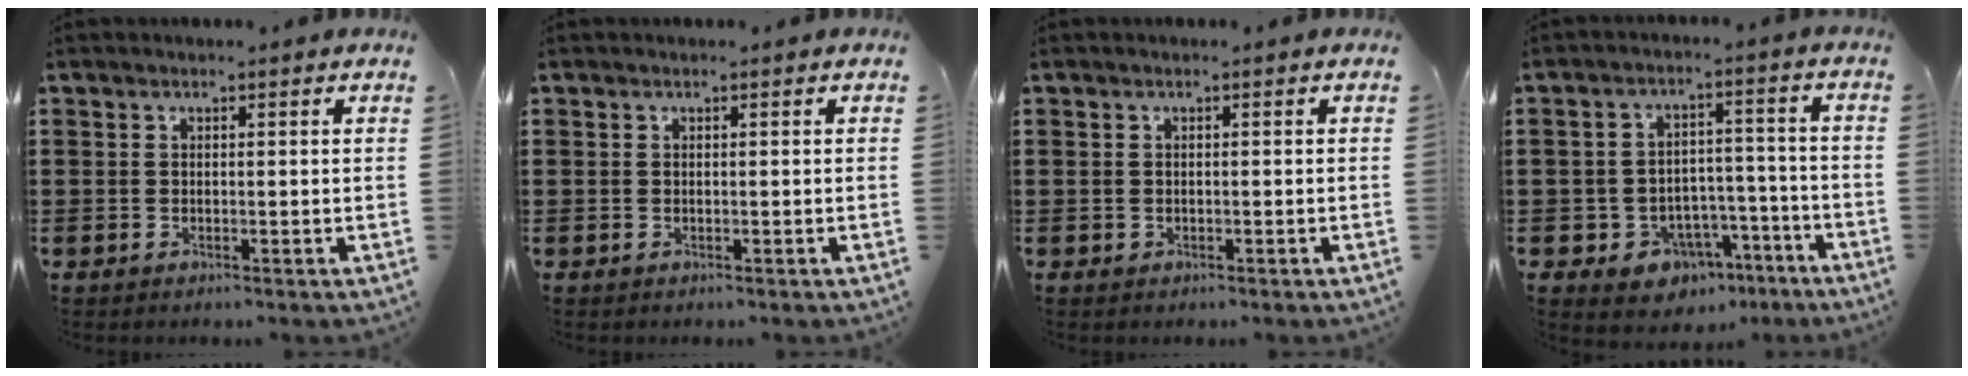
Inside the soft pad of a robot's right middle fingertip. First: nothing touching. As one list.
[{"total": 0.0}, {"total": 0.0}, {"total": 5.7, "force": [-4.2, 3.7, 1.5], "torque": [-0.032, 0.026, -0.078]}]